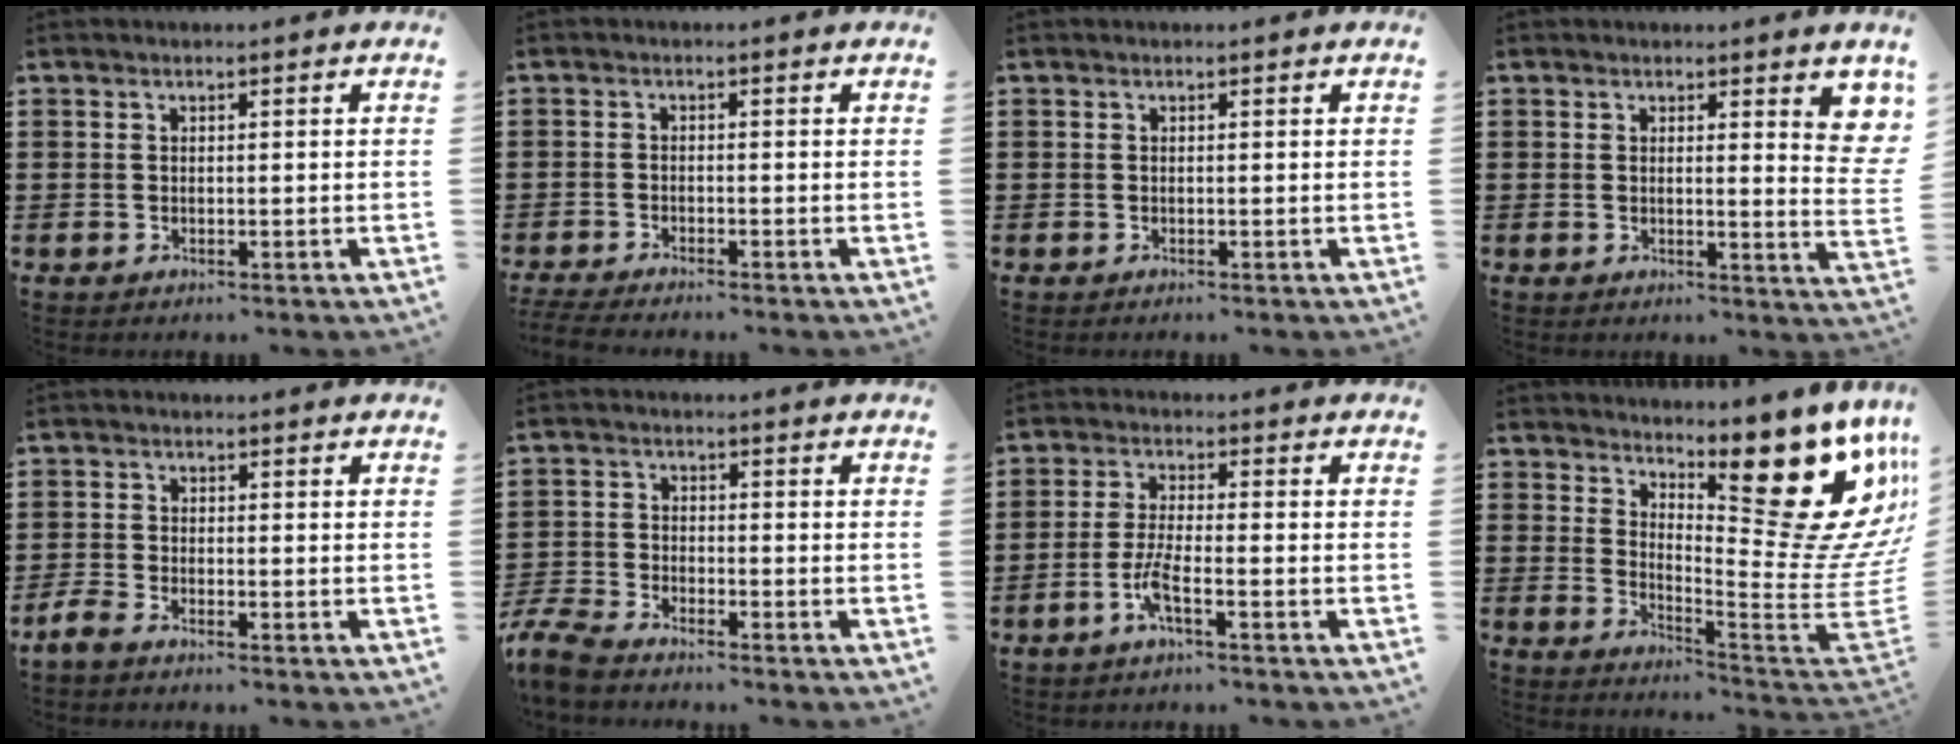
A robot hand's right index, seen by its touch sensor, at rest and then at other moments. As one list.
[{"total": 2.3, "force": [-2.2, -0.2, 0.5], "torque": [-0.016, -0.007, -0.047]}, {"total": 0.0}, {"total": 3.9, "force": [1.6, 0.7, 3.4], "torque": [-0.047, -0.009, 0.024]}, {"total": 2.0, "force": [-1.9, 0.1, 0.6], "torque": [-0.029, -0.001, -0.044]}, {"total": 5.0, "force": [-4.9, 0.4, 1.0], "torque": [-0.052, -0.009, -0.106]}, {"total": 4.5, "force": [-2.6, 0.3, 3.7], "torque": [-0.091, -0.011, -0.056]}, {"total": 18.1, "force": [8.7, 6.9, 14.3], "torque": [-0.188, -0.074, 0.139]}]